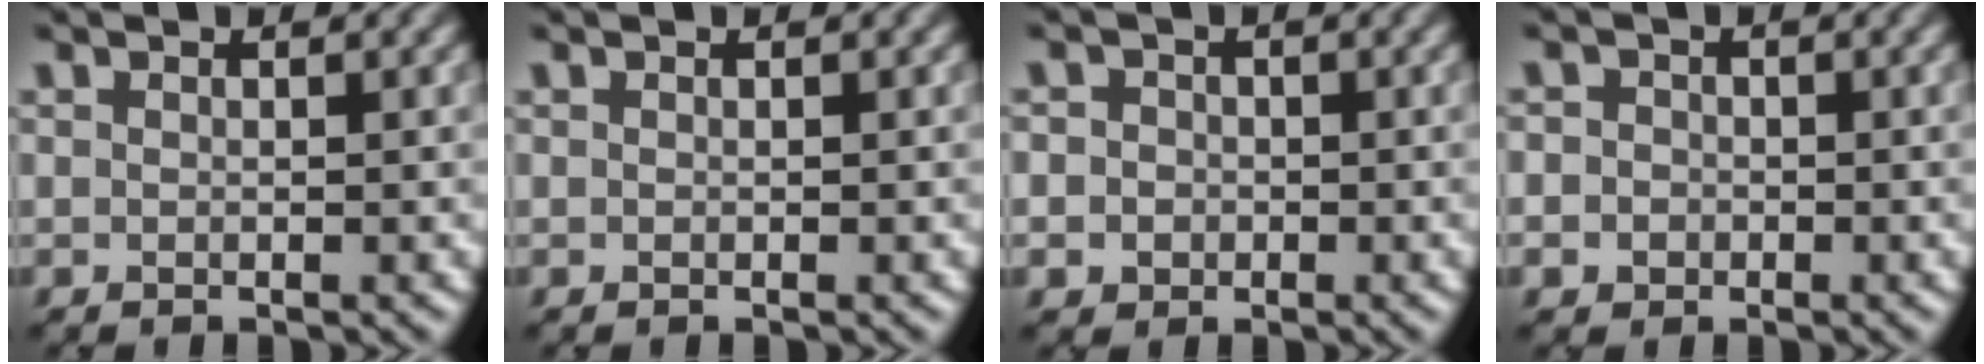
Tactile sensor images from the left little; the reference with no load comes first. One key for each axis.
{"total": 0.0}
{"total": 2.9, "fx": 0.0, "fy": 2.7, "fz": 1.0, "tx": 0.008, "ty": 0.017, "tz": -0.027}
{"total": 2.3, "fx": -0.1, "fy": 2.1, "fz": 0.9, "tx": 0.007, "ty": 0.011, "tz": -0.024}